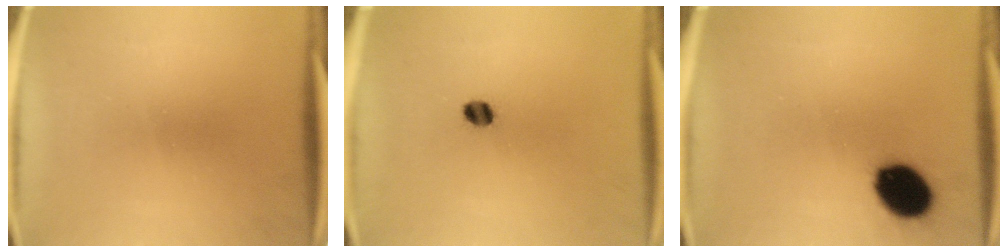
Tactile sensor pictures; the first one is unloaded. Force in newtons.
{"total": 2.8}
{"total": 11.9}